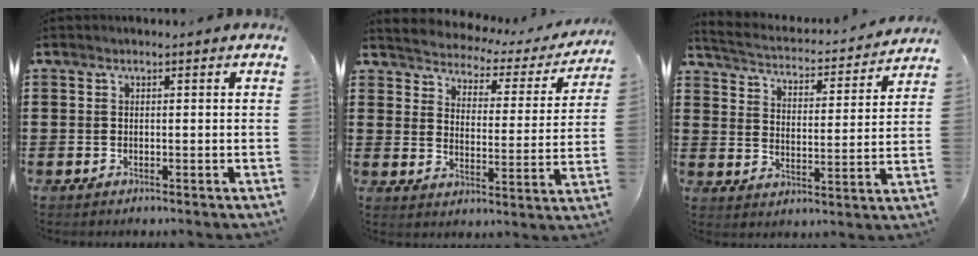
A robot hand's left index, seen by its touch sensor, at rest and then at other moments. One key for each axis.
{"total": 2.3, "fx": 2.2, "fy": 0.5, "fz": -0.2, "tx": -0.017, "ty": -0.028, "tz": 0.026}
{"total": 2.8, "fx": 2.7, "fy": 0.2, "fz": 0.3, "tx": -0.029, "ty": -0.029, "tz": 0.037}